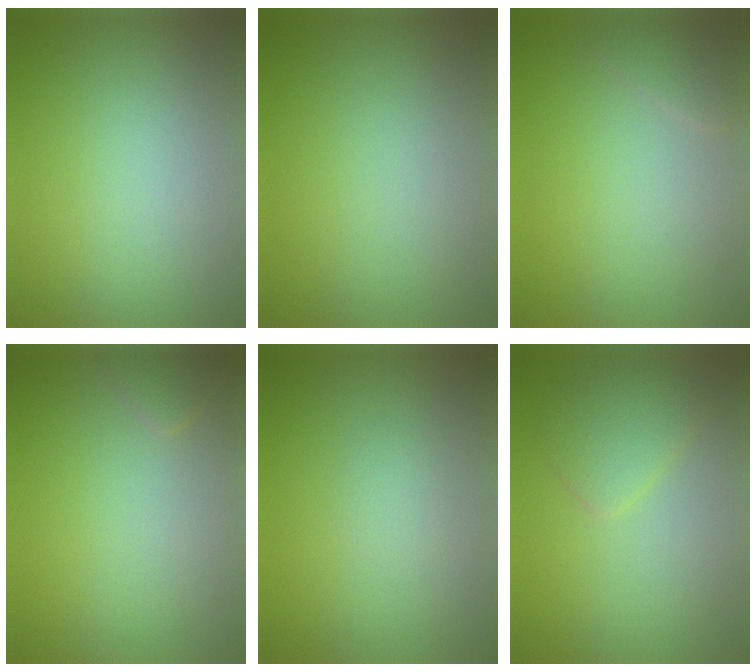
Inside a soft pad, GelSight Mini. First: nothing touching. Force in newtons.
{"total": 0.0}
{"total": 1.3, "press": 1.3, "slide": 0.1}
{"total": 1.1, "press": 1.1, "slide": 0.1}
{"total": 0.8, "press": 0.8, "slide": 0.1}
{"total": 2.5, "press": 2.5, "slide": 0.1}